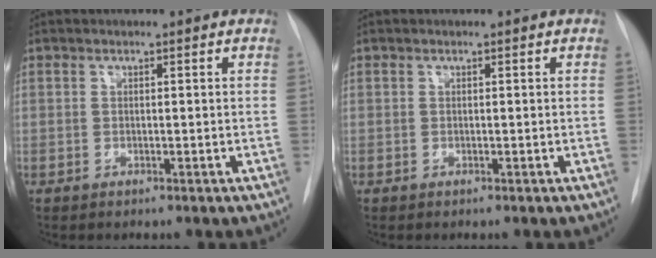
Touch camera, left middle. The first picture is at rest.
{"total": 0.0}